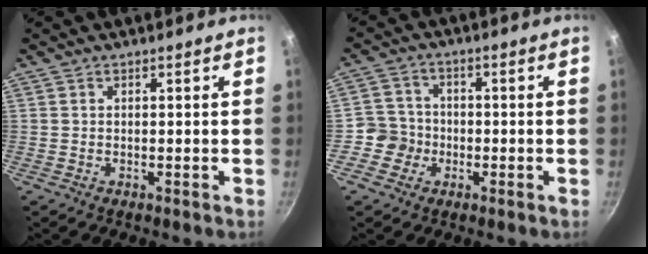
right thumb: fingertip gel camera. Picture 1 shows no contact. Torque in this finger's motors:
{"motor_torque": [-0.16, -0.18, 0.42, -0.08, 0.02]}